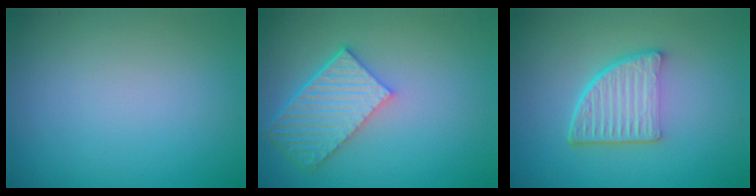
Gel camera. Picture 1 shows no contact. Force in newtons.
{"total": 5.9, "press": 4.3, "slide": 4.0}
{"total": 5.4, "press": 3.6, "slide": 4.0}